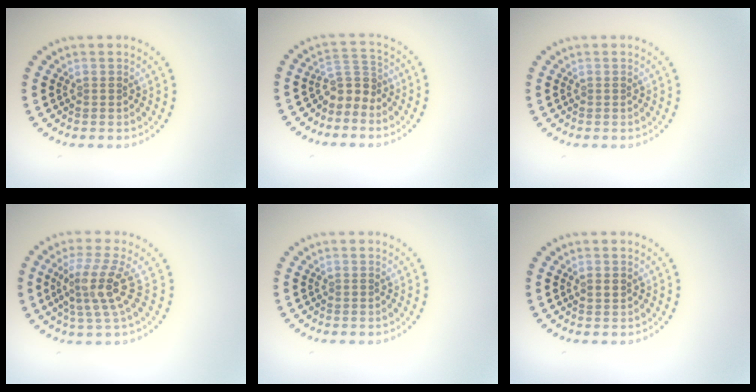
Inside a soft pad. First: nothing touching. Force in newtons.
{"total": 2.7, "press": 1.9, "slide": 1.8}
{"total": 0.0}
{"total": 4.0, "press": 2.8, "slide": 2.8}
{"total": 0.0}
{"total": 1.4, "press": 1.4, "slide": 0.1}